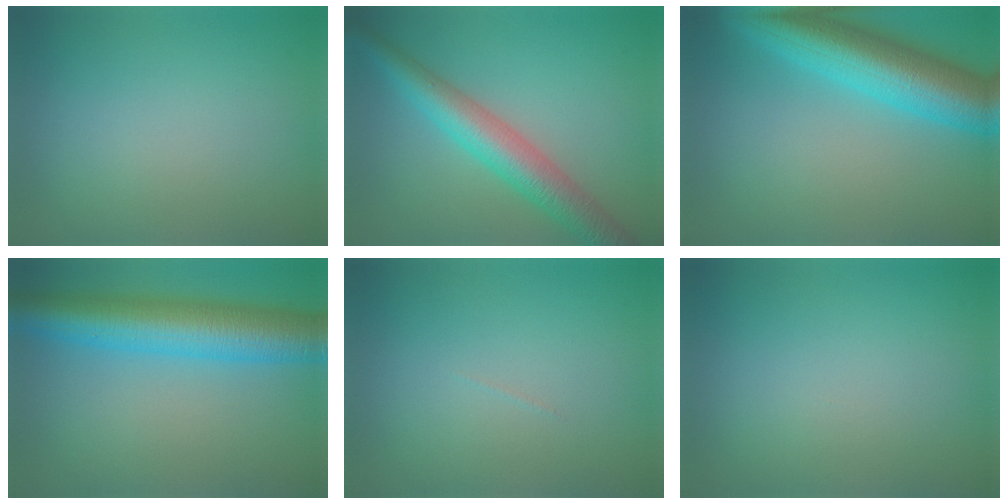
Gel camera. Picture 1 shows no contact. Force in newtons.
{"total": 5.9, "press": 5.9, "slide": 0.1}
{"total": 10.3, "press": 10.3, "slide": 0.5}
{"total": 9.3, "press": 9.3, "slide": 0.2}
{"total": 0.0}
{"total": 0.0}